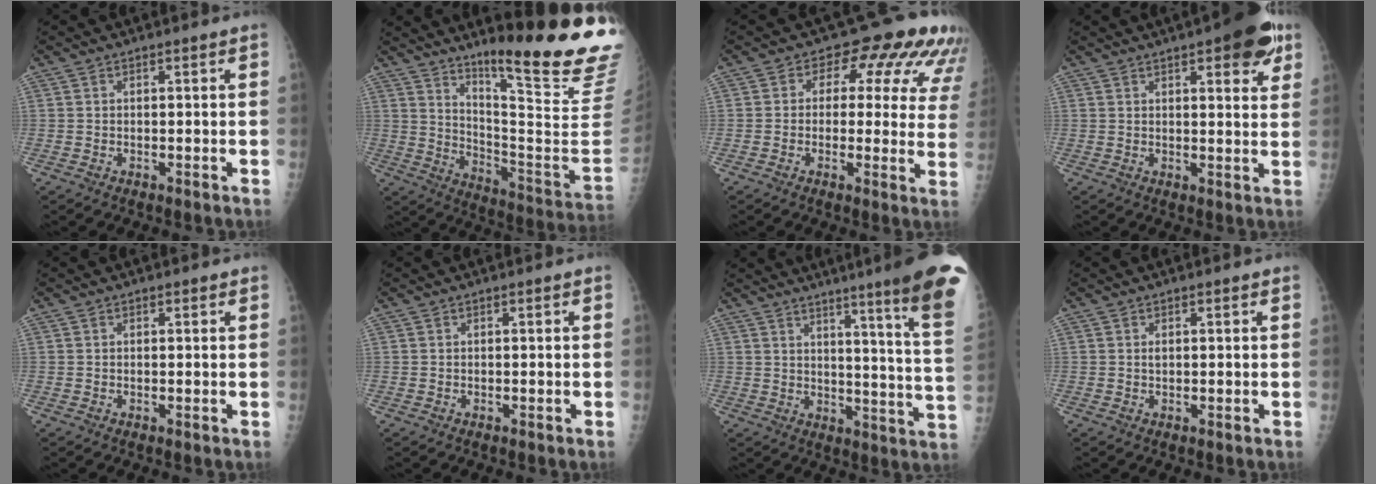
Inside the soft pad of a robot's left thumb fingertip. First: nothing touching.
{"total": 26.3, "force": [17.3, 2.6, 19.6], "torque": [-0.248, -0.130, 0.254]}
{"total": 15.3, "force": [7.2, 9.3, 9.9], "torque": [-0.070, -0.007, 0.061]}
{"total": 10.9, "force": [6.1, 3.7, 8.2], "torque": [-0.076, -0.019, 0.073]}
{"total": 0.7, "force": [0.4, 0.5, 0.1], "torque": [0.004, -0.002, 0.003]}
{"total": 0.0}
{"total": 19.6, "force": [13.0, -0.2, 14.7], "torque": [-0.173, -0.091, 0.158]}
{"total": 0.9, "force": [0.4, 0.6, 0.5], "torque": [-0.006, -0.001, 0.005]}